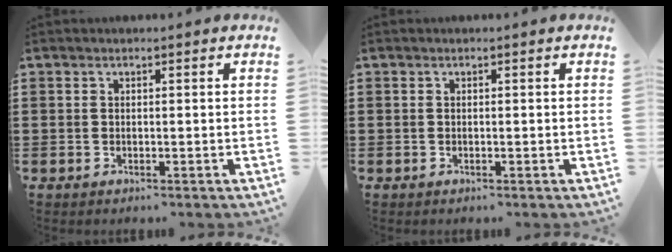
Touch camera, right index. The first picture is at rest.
{"total": 0.0}